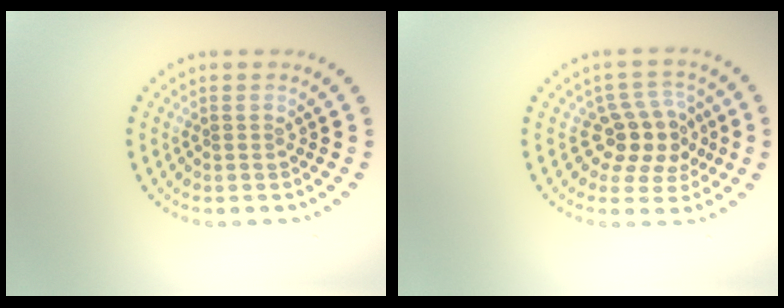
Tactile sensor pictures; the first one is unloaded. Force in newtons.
{"total": 3.9, "press": 3.5, "slide": 1.8}